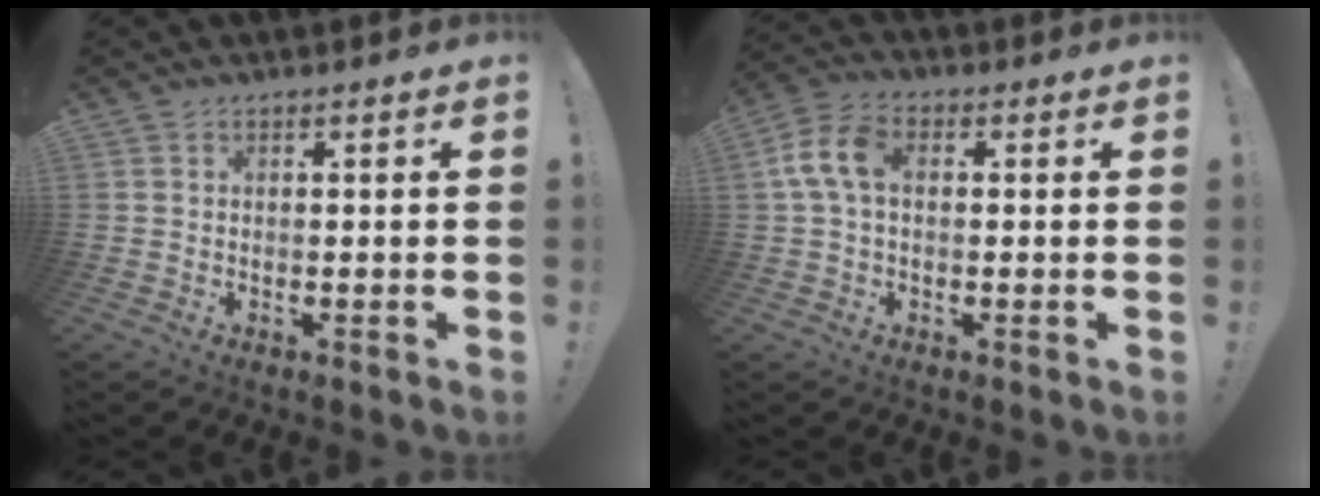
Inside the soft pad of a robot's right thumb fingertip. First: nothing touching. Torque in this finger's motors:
{"motor_torque": [0.06, 0.05, 0.14, 0.06, 0.01]}